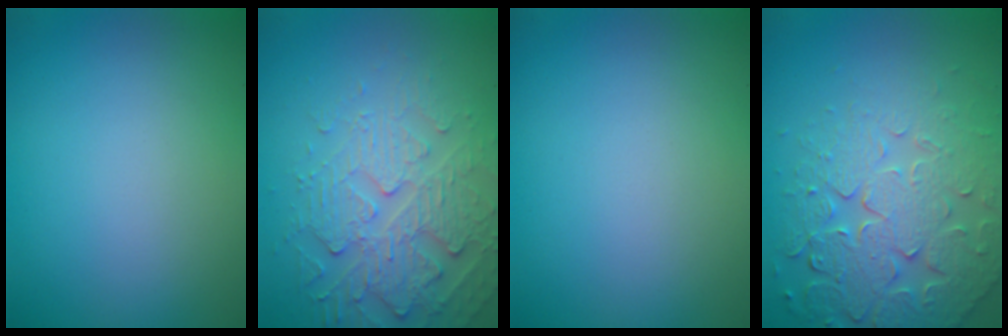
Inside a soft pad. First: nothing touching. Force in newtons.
{"total": 4.7, "press": 4.2, "slide": 2.3}
{"total": 0.0}
{"total": 7.7, "press": 6.0, "slide": 4.7}